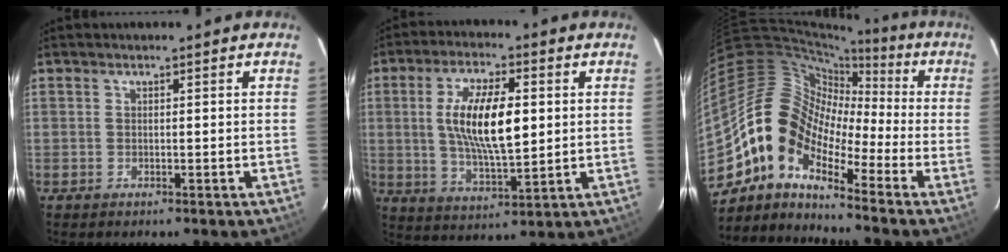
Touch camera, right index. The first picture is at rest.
{"total": 13.1, "force": [1.7, 4.6, 12.2], "torque": [-0.227, 0.001, 0.035]}
{"total": 11.8, "force": [-7.1, 6.6, 6.6], "torque": [-0.111, 0.021, -0.162]}